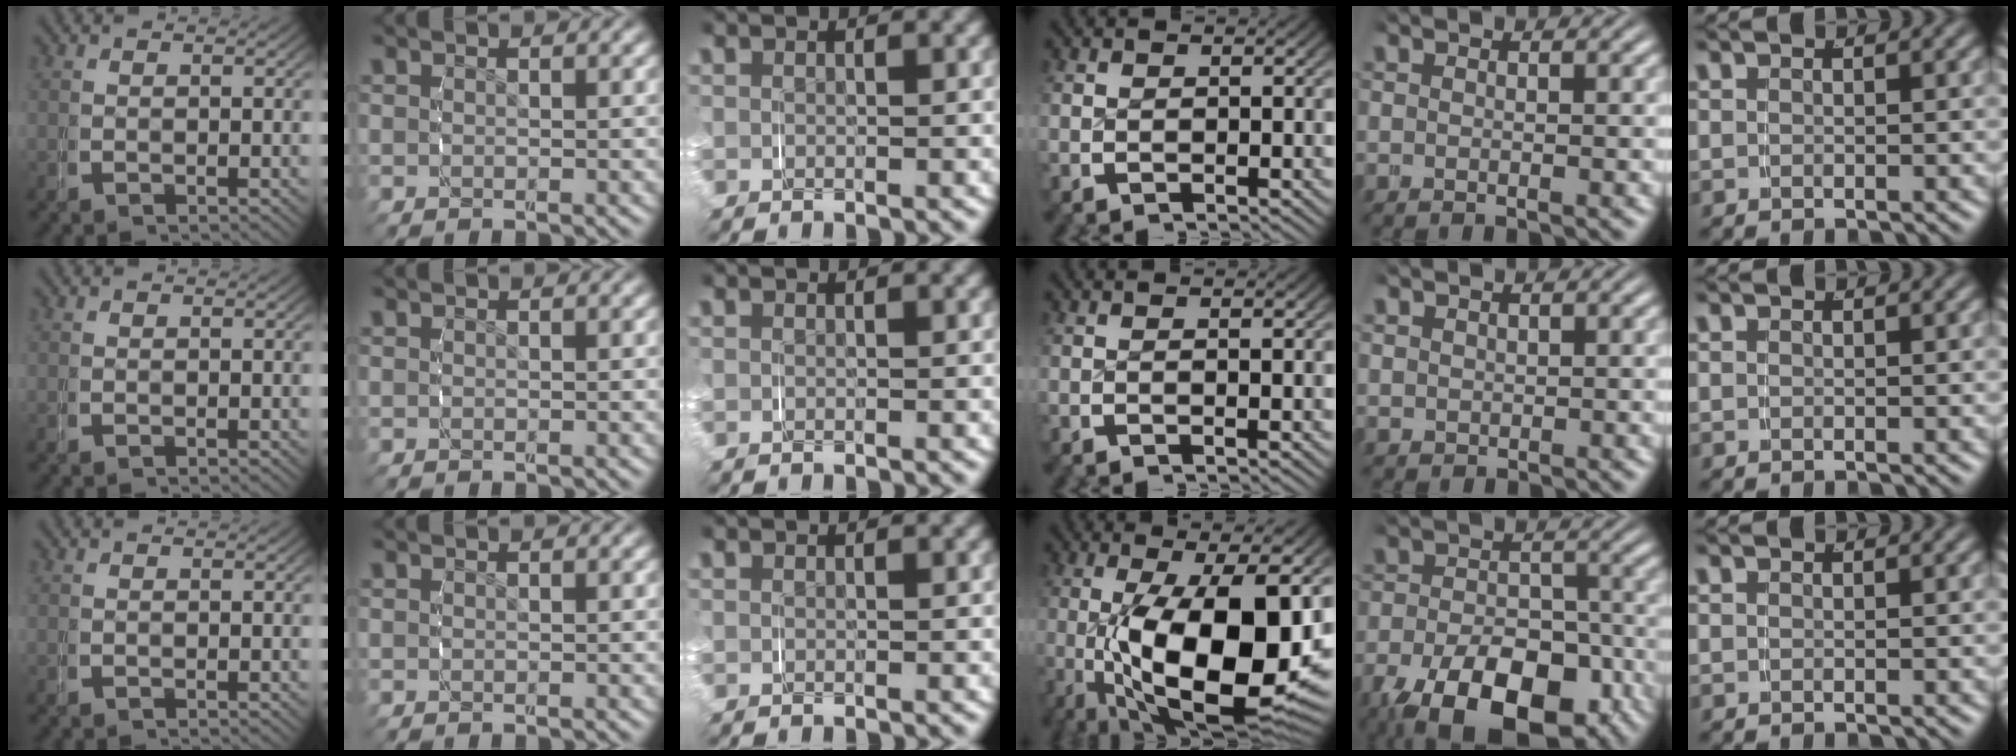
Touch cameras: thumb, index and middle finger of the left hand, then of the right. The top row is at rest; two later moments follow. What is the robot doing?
{"motion": "grasp_and_lifting", "object": "key"}